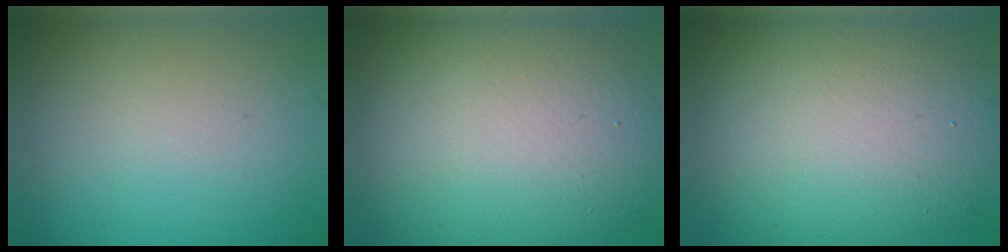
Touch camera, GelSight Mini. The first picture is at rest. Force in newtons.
{"total": 14.7, "press": 14.7, "slide": 0.9}
{"total": 13.9, "press": 13.8, "slide": 0.9}